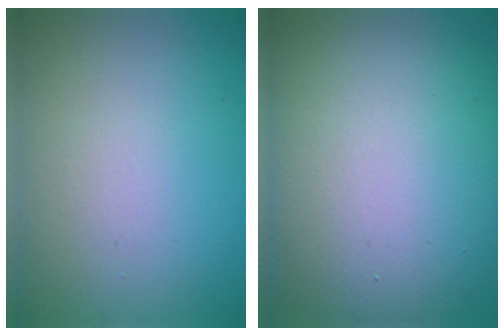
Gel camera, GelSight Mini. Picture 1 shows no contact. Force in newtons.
{"total": 14.6, "press": 14.5, "slide": 0.7}